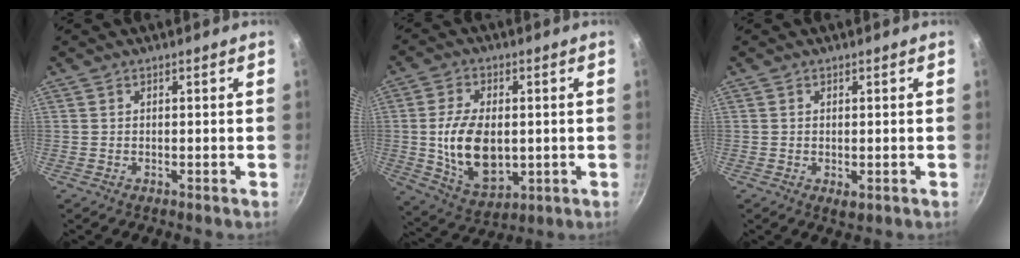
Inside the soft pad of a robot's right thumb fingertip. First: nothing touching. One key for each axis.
{"total": 13.7, "fx": -0.4, "fy": 8.2, "fz": 11.0, "tx": -0.186, "ty": -0.009, "tz": 0.008}
{"total": 1.6, "fx": -0.5, "fy": 0.8, "fz": 1.3, "tx": -0.021, "ty": -0.004, "tz": -0.004}